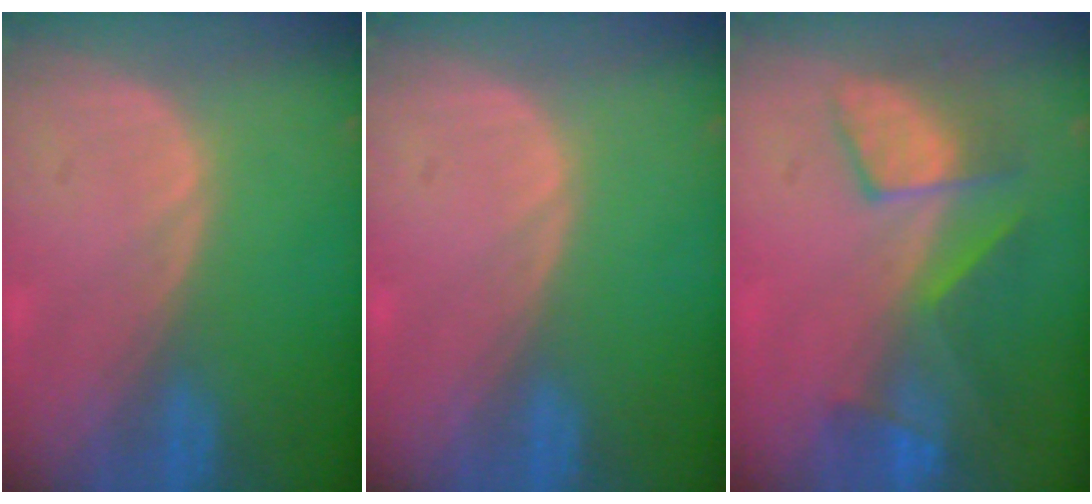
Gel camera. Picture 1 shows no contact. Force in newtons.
{"total": 0.0}
{"total": 8.0, "press": 7.5, "slide": 2.5}